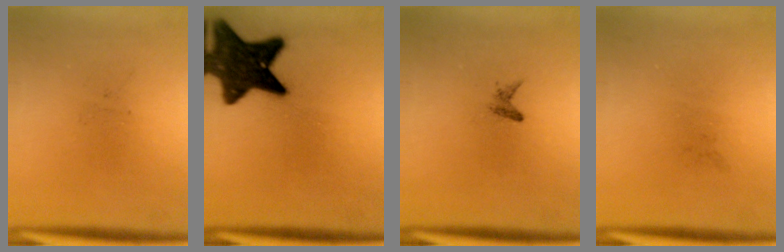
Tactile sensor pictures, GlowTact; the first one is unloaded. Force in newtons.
{"total": 13.8}
{"total": 0.9}
{"total": 0.0}